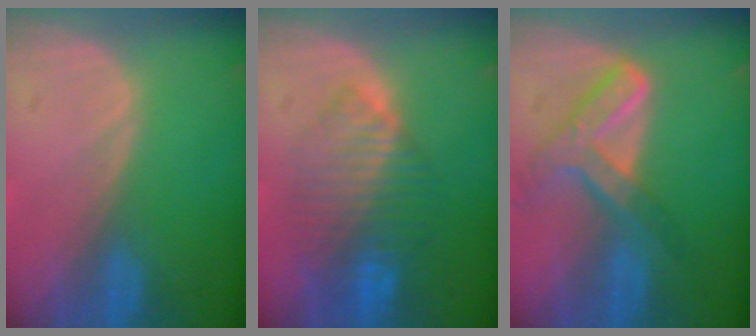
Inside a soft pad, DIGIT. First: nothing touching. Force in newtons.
{"total": 8.4, "press": 7.3, "slide": 4.1}
{"total": 7.5, "press": 6.2, "slide": 4.2}